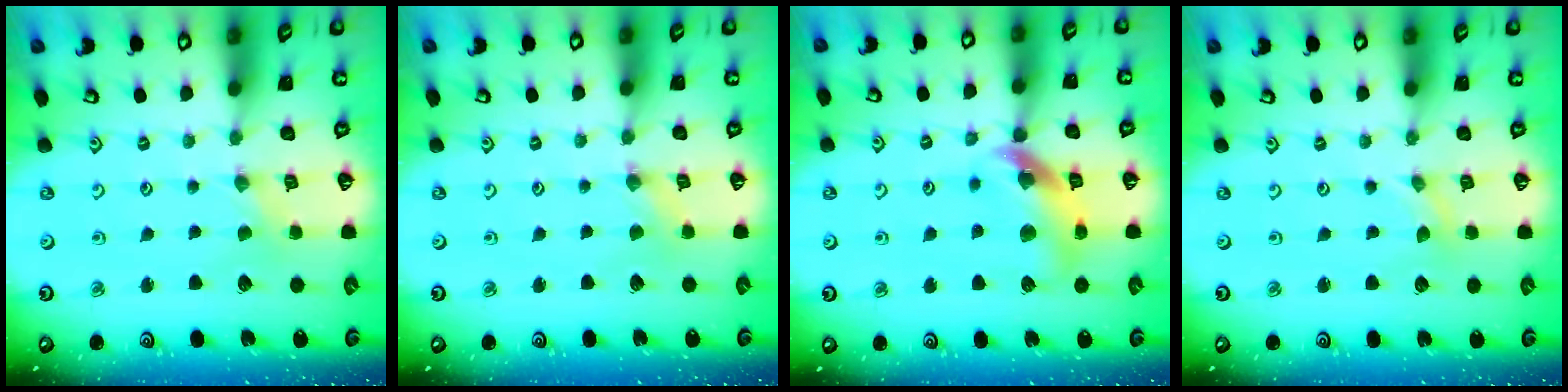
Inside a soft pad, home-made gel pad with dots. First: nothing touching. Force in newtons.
{"total": 0.5, "press": 0.5, "slide": 0.2}
{"total": 13.8, "press": 13.7, "slide": 1.9}
{"total": 0.0}